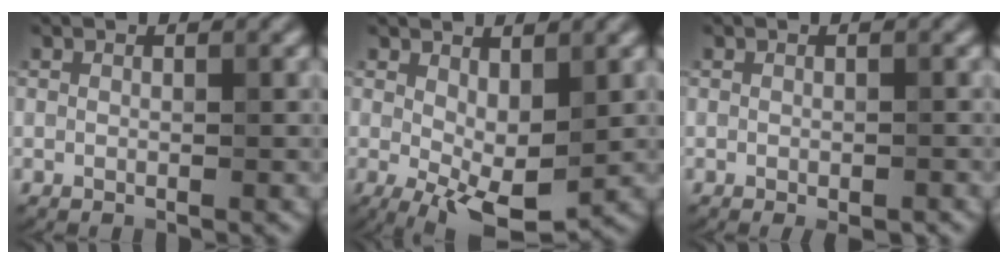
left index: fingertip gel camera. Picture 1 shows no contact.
{"total": 5.3, "force": [-0.5, 2.5, 4.7], "torque": [-0.098, -0.011, -0.001]}
{"total": 1.2, "force": [-0.9, 0.2, 0.8], "torque": [-0.016, -0.004, -0.009]}